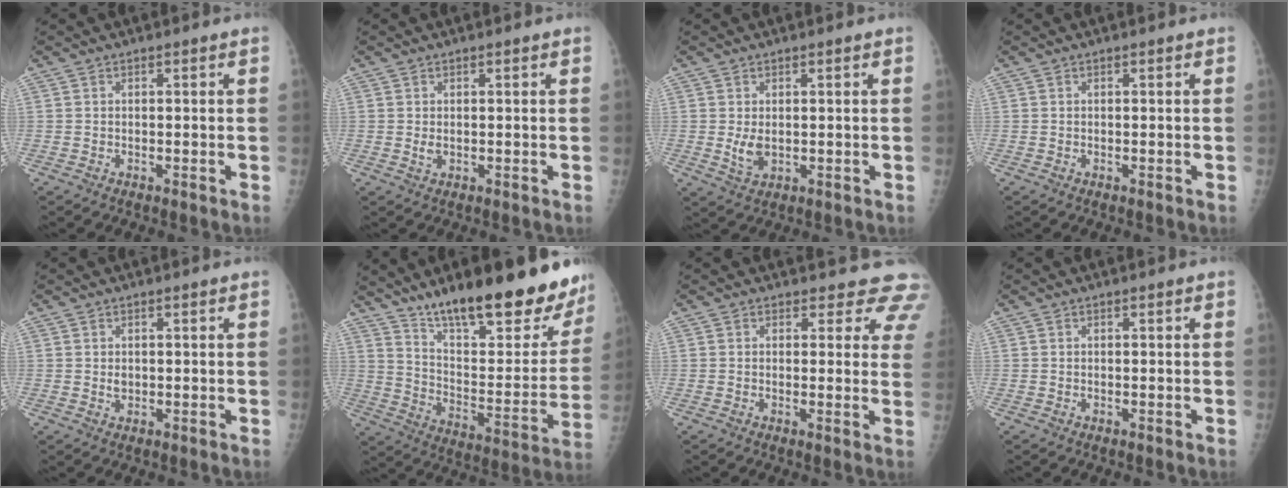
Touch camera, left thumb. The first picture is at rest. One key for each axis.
{"total": 1.4, "fx": 0.5, "fy": 0.6, "fz": 1.1, "tx": -0.022, "ty": -0.003, "tz": 0.012}
{"total": 3.1, "fx": 0.5, "fy": 1.7, "fz": 2.6, "tx": -0.044, "ty": -0.011, "tz": 0.016}
{"total": 0.0}
{"total": 1.2, "fx": 0.5, "fy": 0.7, "fz": 0.8, "tx": -0.009, "ty": -0.004, "tz": 0.012}
{"total": 27.9, "fx": 20.5, "fy": 7.8, "fz": 17.1, "tx": -0.212, "ty": -0.101, "tz": 0.306}
{"total": 7.9, "fx": 6.8, "fy": 3.7, "fz": 1.5, "tx": 0.032, "ty": -0.028, "tz": 0.046}
{"total": 0.0}